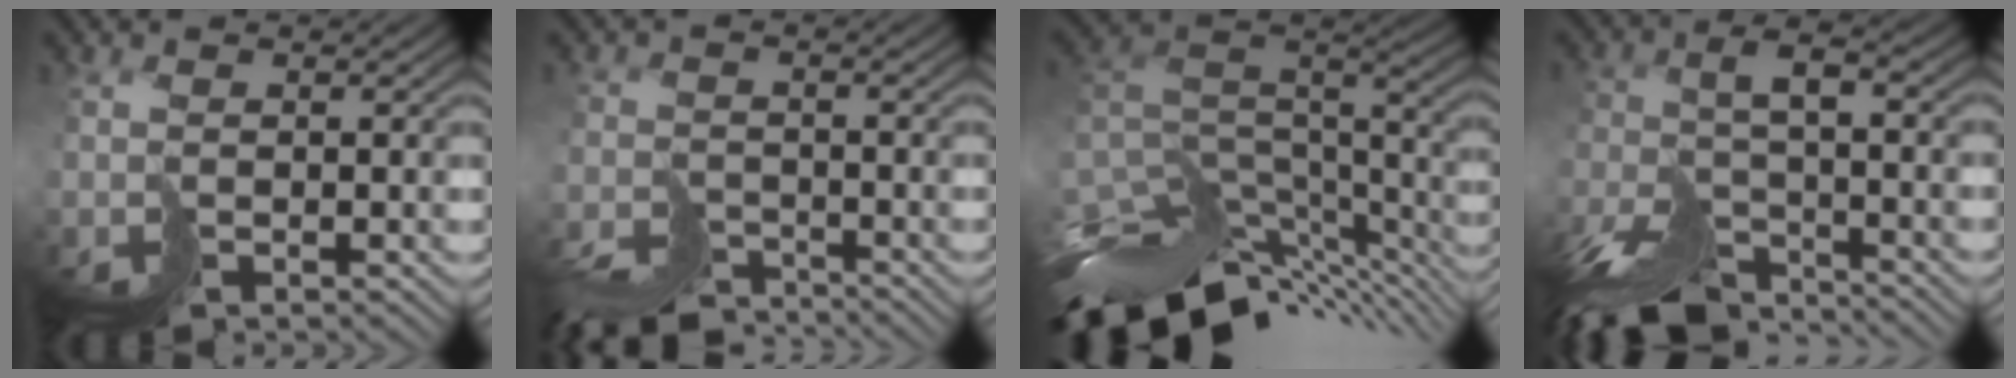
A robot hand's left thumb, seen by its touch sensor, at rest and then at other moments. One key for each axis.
{"total": 6.8, "fx": -6.4, "fy": 1.8, "fz": 1.3, "tx": -0.020, "ty": -0.009, "tz": -0.123}
{"total": 13.0, "fx": -8.5, "fy": 5.5, "fz": 8.1, "tx": -0.179, "ty": 0.001, "tz": -0.137}
{"total": 10.3, "fx": -8.1, "fy": 3.4, "fz": 5.4, "tx": -0.112, "ty": -0.010, "tz": -0.158}